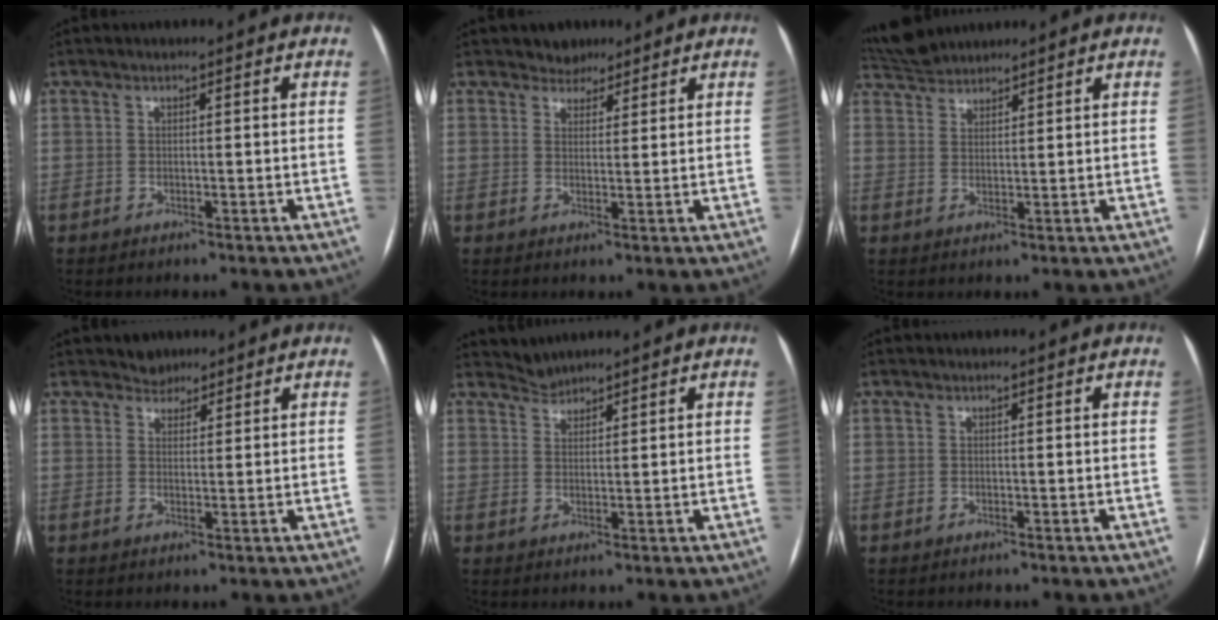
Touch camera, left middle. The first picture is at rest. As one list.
[{"total": 3.1, "force": [2.5, 1.8, 0.0], "torque": [0.004, 0.004, 0.037]}, {"total": 5.2, "force": [5.1, 1.0, 0.5], "torque": [-0.018, 0.028, 0.099]}, {"total": 2.5, "force": [2.1, 1.4, -0.2], "torque": [0.006, 0.004, 0.030]}, {"total": 2.2, "force": [2.1, 0.0, -0.7], "torque": [0.007, 0.004, 0.046]}, {"total": 0.0}]